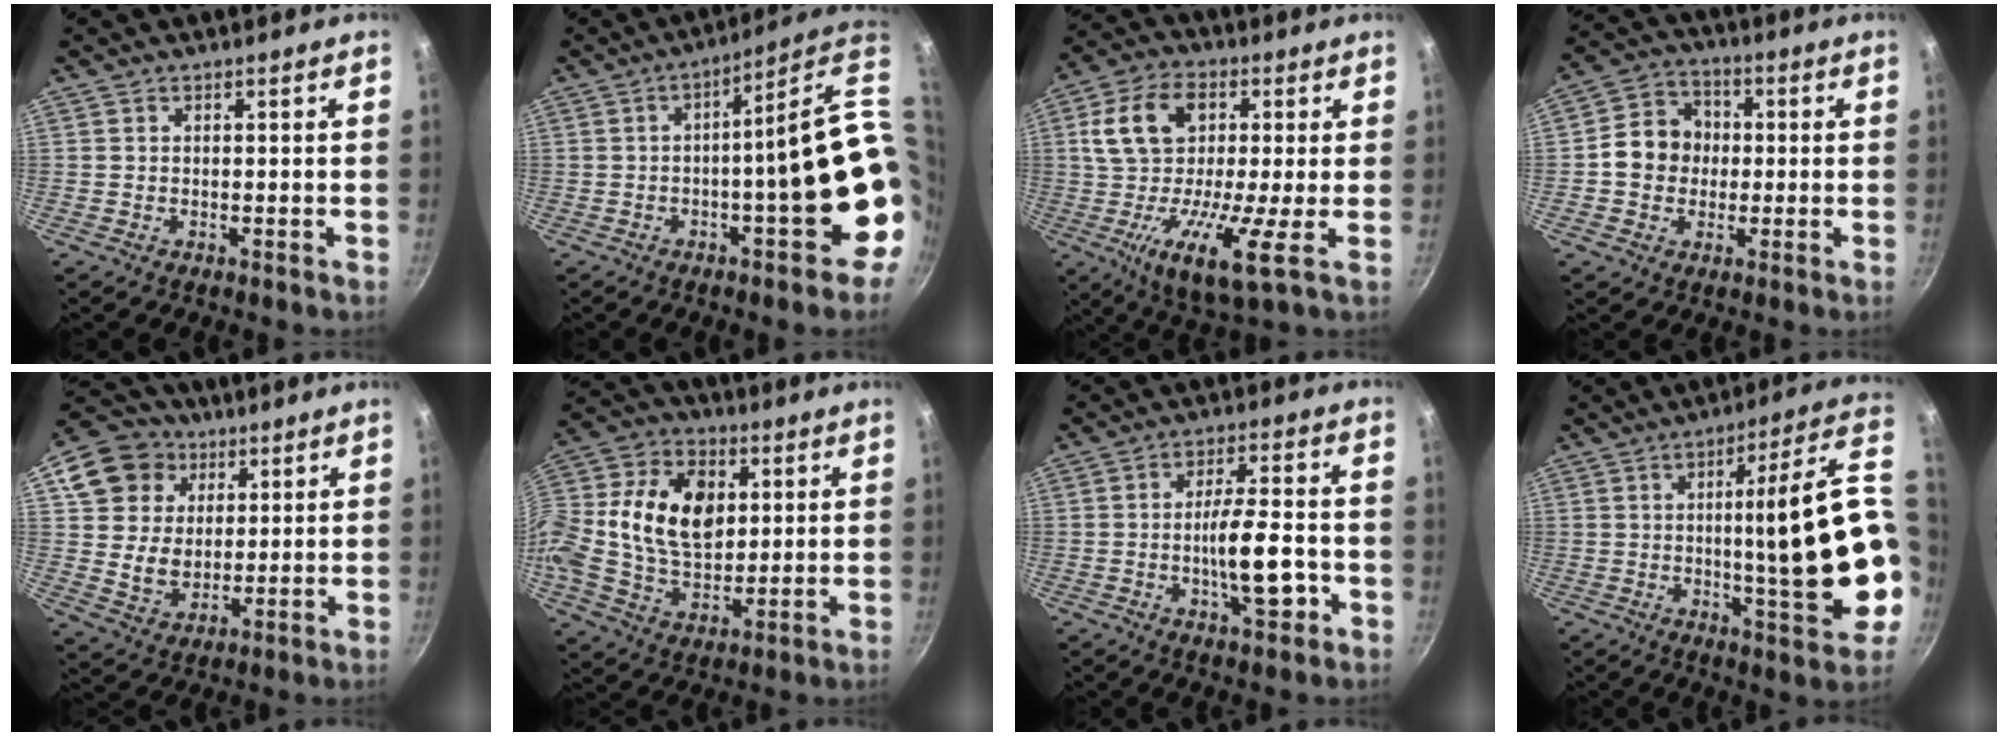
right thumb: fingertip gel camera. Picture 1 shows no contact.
{"total": 17.8, "force": [-1.6, 3.7, 17.3], "torque": [-0.192, 0.028, -0.014]}
{"total": 16.6, "force": [-0.2, 7.1, 15.0], "torque": [-0.255, 0.007, -0.024]}
{"total": 9.7, "force": [-0.1, 8.5, 4.7], "torque": [-0.047, 0.019, -0.020]}
{"total": 14.6, "force": [5.5, 12.0, 6.2], "torque": [-0.083, -0.005, 0.097]}
{"total": 20.8, "force": [3.0, 14.2, 14.9], "torque": [-0.271, 0.019, 0.045]}
{"total": 10.5, "force": [-3.0, 3.4, 9.5], "torque": [-0.142, 0.022, -0.049]}
{"total": 22.6, "force": [-1.0, 5.5, 22.0], "torque": [-0.290, 0.011, -0.006]}